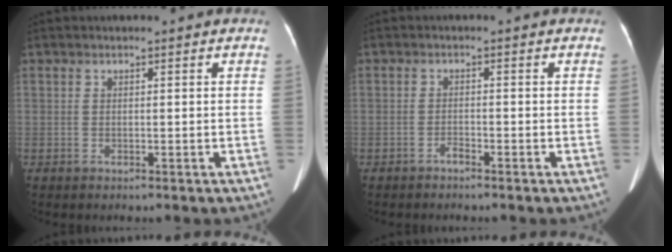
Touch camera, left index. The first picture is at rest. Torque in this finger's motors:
{"motor_torque": [-0.15, 0.02, -0.01, -0.01]}